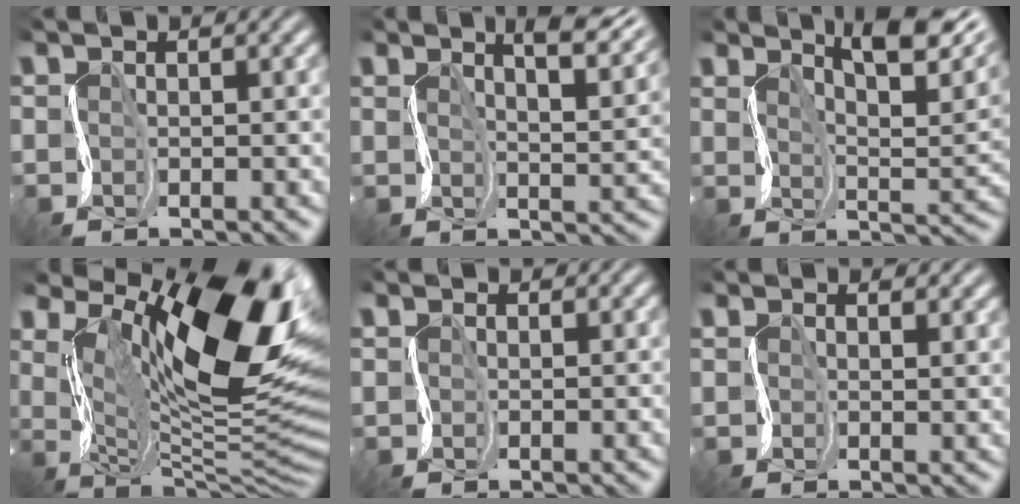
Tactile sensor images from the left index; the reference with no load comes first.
{"total": 5.5, "force": [4.0, 1.9, 3.3], "torque": [-0.029, 0.019, 0.048]}
{"total": 7.9, "force": [5.5, 2.5, 5.1], "torque": [-0.068, 0.008, 0.084]}
{"total": 14.7, "force": [6.5, 6.2, 11.6], "torque": [-0.167, -0.001, 0.110]}
{"total": 1.3, "force": [0.5, 0.6, -1.0], "torque": [0.026, 0.006, 0.004]}
{"total": 1.8, "force": [1.5, 1.0, 0.1], "torque": [0.007, 0.004, 0.023]}